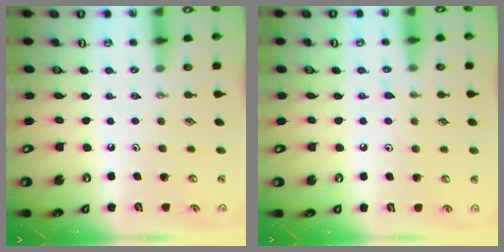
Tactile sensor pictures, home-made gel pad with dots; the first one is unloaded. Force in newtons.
{"total": 6.1, "press": 6.1, "slide": 0.7}